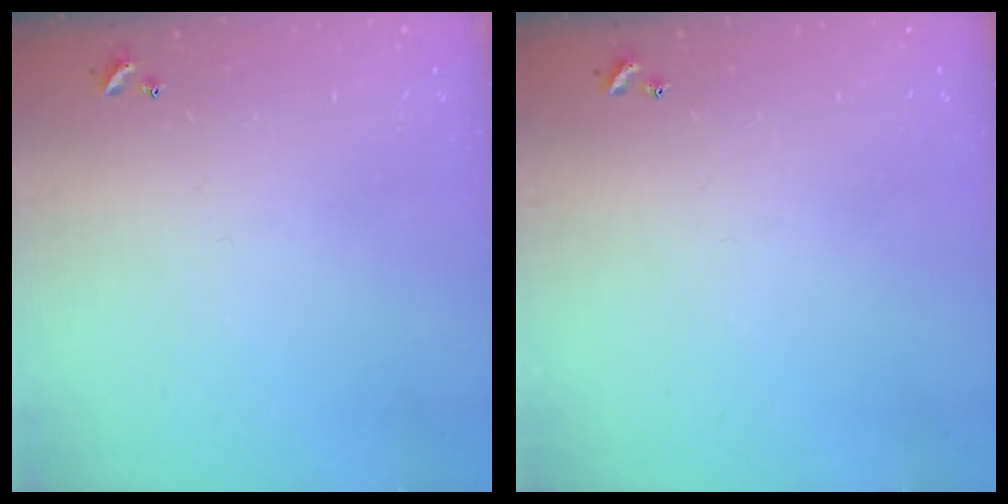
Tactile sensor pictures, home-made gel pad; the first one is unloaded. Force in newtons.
{"total": 0.0}